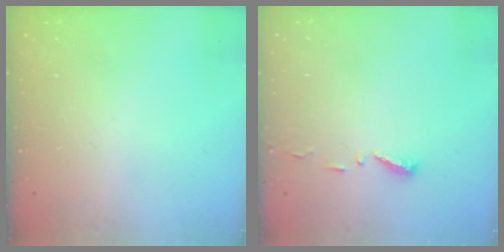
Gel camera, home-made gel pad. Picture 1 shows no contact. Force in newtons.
{"total": 4.7, "press": 4.7, "slide": 0.5}